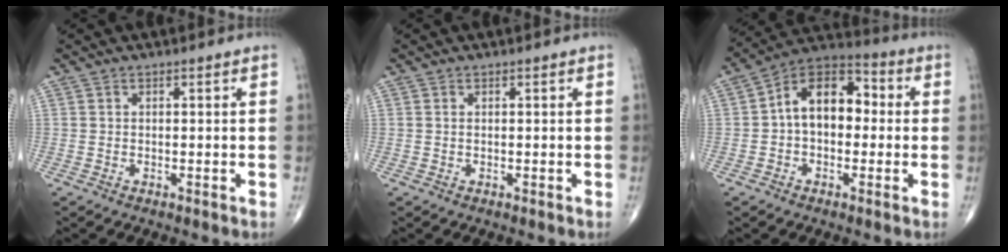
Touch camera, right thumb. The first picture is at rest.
{"total": 0.0}
{"total": 12.7, "force": [0.6, 8.2, 9.6], "torque": [-0.126, 0.040, -0.007]}